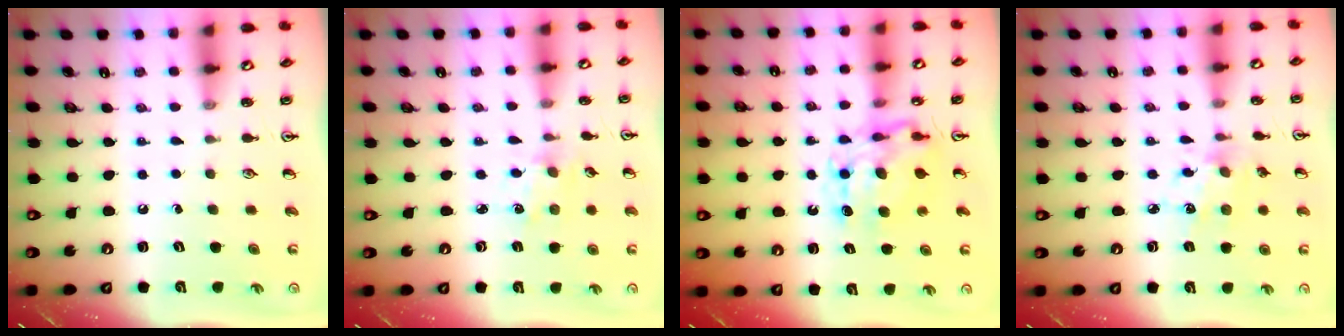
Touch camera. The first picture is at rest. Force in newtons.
{"total": 1.9, "press": 1.9, "slide": 0.3}
{"total": 8.0, "press": 8.0, "slide": 0.7}
{"total": 8.3, "press": 8.3, "slide": 0.5}